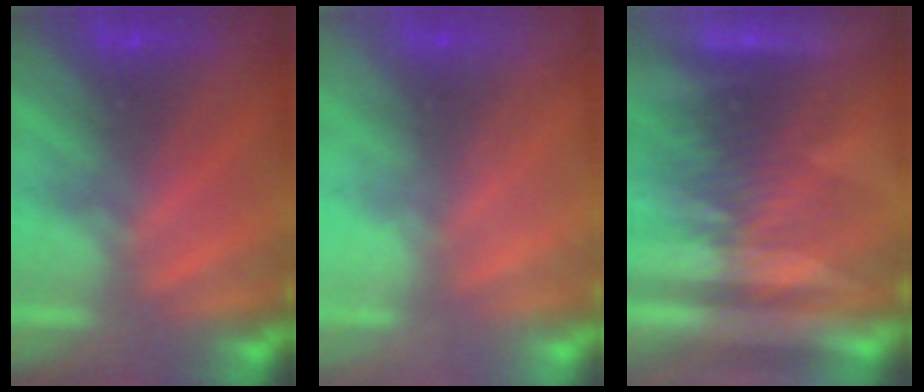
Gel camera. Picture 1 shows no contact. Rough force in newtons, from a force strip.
{"total": 2.1}
{"total": 3.1}